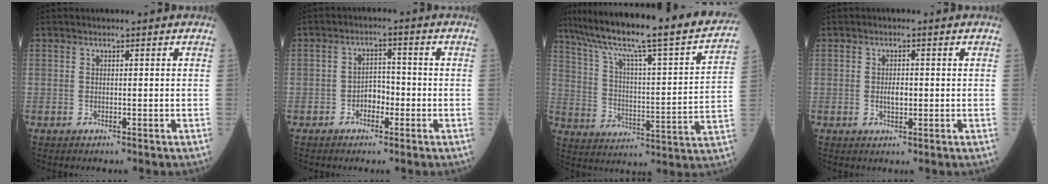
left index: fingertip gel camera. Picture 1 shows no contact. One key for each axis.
{"total": 3.2, "fx": -1.4, "fy": 1.9, "fz": 2.2, "tx": -0.034, "ty": 0.009, "tz": -0.030}
{"total": 28.3, "fx": 23.8, "fy": 1.7, "fz": 15.3, "tx": -0.253, "ty": -0.024, "tz": 0.331}
{"total": 2.1, "fx": -0.1, "fy": 0.9, "fz": 1.9, "tx": -0.036, "ty": 0.001, "tz": -0.001}